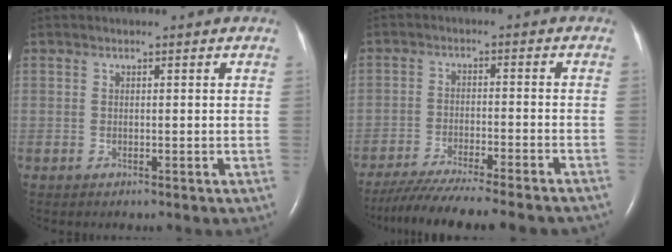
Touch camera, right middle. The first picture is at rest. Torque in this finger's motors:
{"motor_torque": [1.07, -1.07, 0.20, 0.07]}